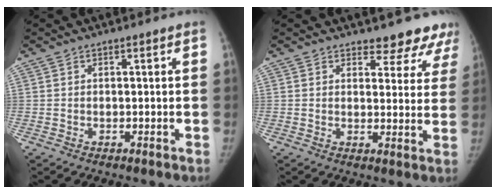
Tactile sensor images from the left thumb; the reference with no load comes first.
{"total": 8.4, "force": [7.5, 3.6, 1.7], "torque": [0.027, -0.044, 0.067]}